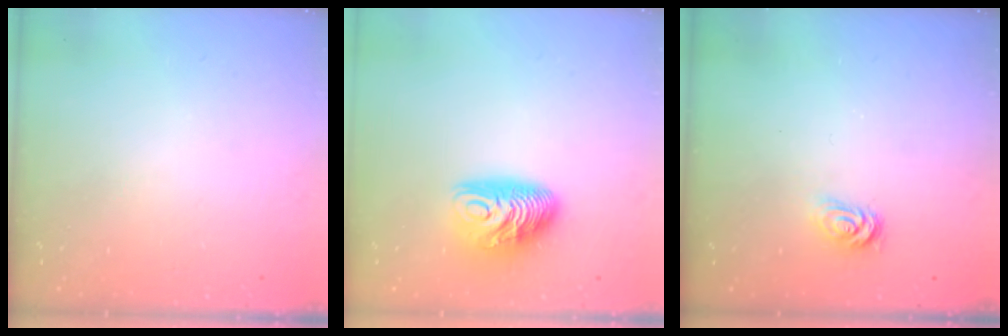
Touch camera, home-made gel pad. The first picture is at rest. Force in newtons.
{"total": 10.6, "press": 10.5, "slide": 0.9}
{"total": 2.6, "press": 2.6, "slide": 0.4}